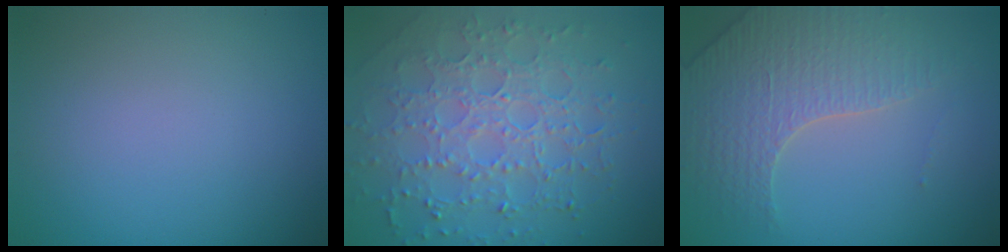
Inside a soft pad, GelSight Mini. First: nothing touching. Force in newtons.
{"total": 7.0, "press": 5.0, "slide": 4.9}
{"total": 3.8, "press": 3.6, "slide": 1.0}